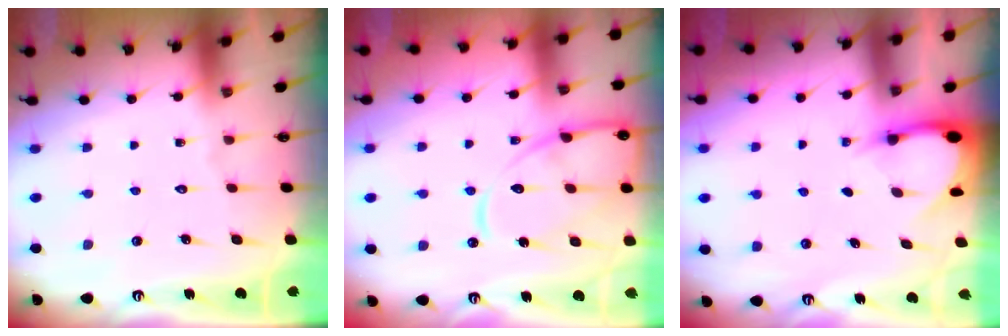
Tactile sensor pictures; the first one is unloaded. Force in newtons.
{"total": 13.8, "press": 13.7, "slide": 1.4}
{"total": 3.4, "press": 3.4, "slide": 0.2}